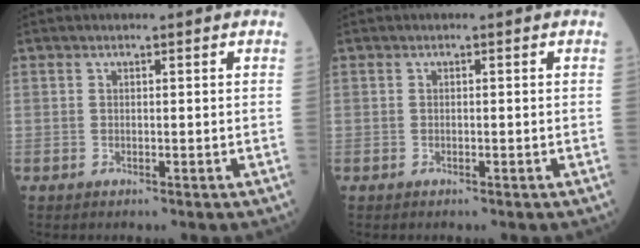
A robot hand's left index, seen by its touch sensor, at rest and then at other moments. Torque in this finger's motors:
{"motor_torque": [-0.08, 0.09, -0.02, 0.00]}